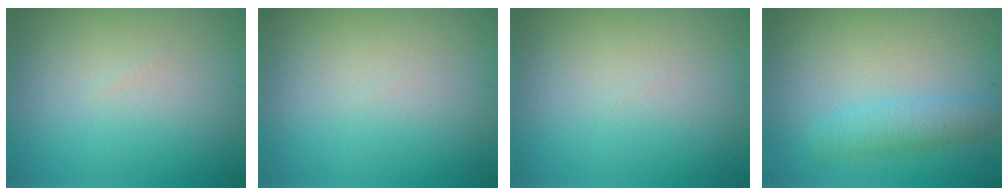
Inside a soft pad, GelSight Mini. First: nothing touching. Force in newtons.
{"total": 0.0}
{"total": 0.0}
{"total": 2.4, "press": 2.4, "slide": 0.1}